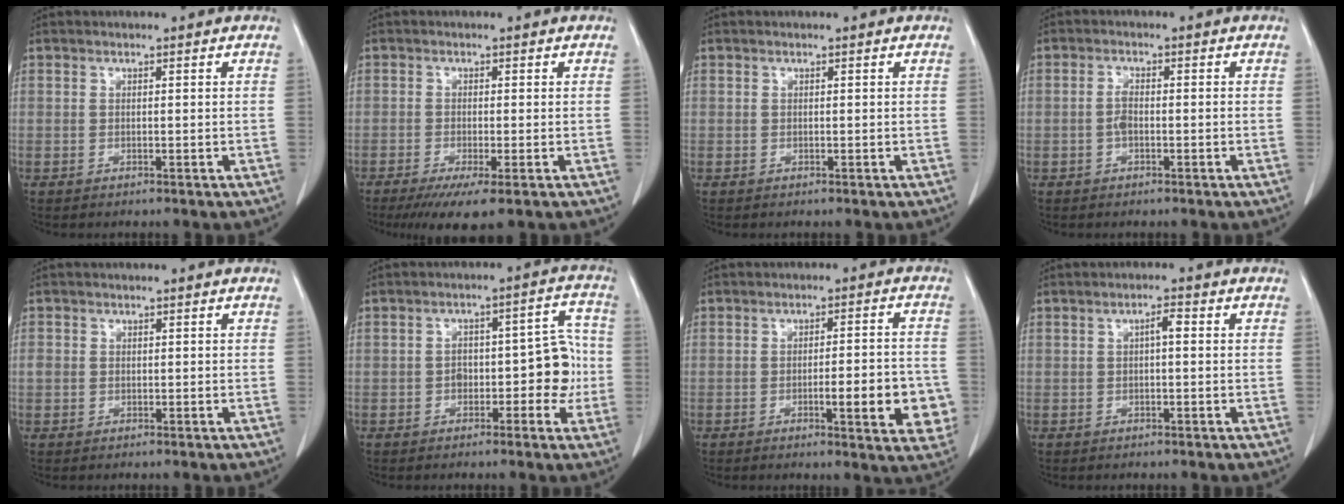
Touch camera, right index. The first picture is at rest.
{"total": 5.3, "force": [-3.1, 0.7, 4.3], "torque": [-0.069, -0.015, -0.049]}
{"total": 0.0}
{"total": 2.0, "force": [-0.5, 0.7, 1.7], "torque": [-0.037, 0.004, -0.010]}
{"total": 1.7, "force": [0.0, 1.6, 0.7], "torque": [-0.015, 0.011, 0.002]}
{"total": 7.8, "force": [-1.6, 3.7, 6.6], "torque": [-0.083, 0.043, -0.016]}
{"total": 9.7, "force": [-2.8, 2.0, 9.1], "torque": [-0.105, 0.005, -0.030]}
{"total": 1.9, "force": [0.2, 0.4, 1.8], "torque": [-0.031, 0.005, 0.003]}